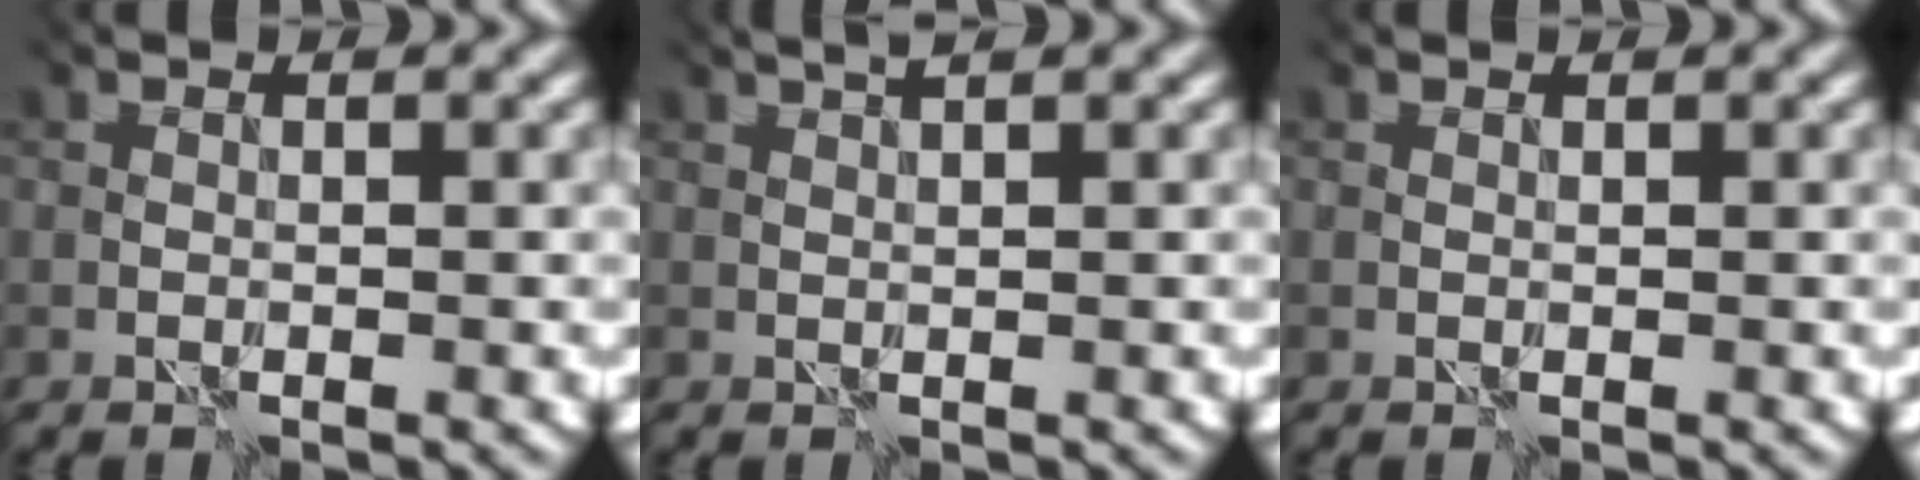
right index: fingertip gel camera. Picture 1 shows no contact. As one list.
[{"total": 2.0, "force": [1.7, 0.0, 1.0], "torque": [-0.003, 0.017, 0.024]}, {"total": 0.5, "force": [0.5, 0.1, 0.0], "torque": [-0.003, -0.002, 0.010]}]